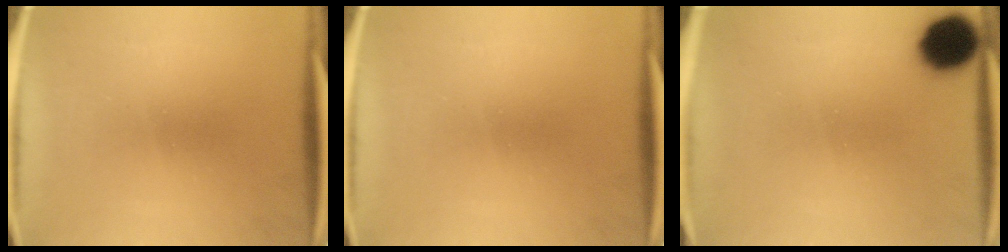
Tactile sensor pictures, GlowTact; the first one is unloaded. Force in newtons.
{"total": 0.0}
{"total": 9.7}